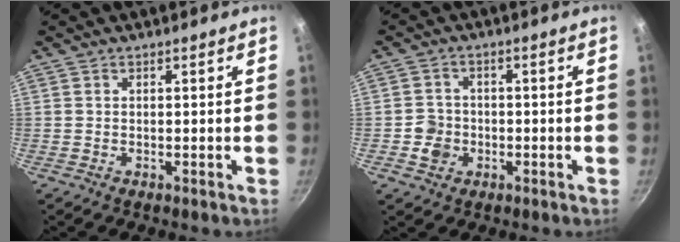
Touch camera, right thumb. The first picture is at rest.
{"total": 4.4, "force": [-1.2, 4.0, 1.3], "torque": [-0.003, 0.016, -0.023]}